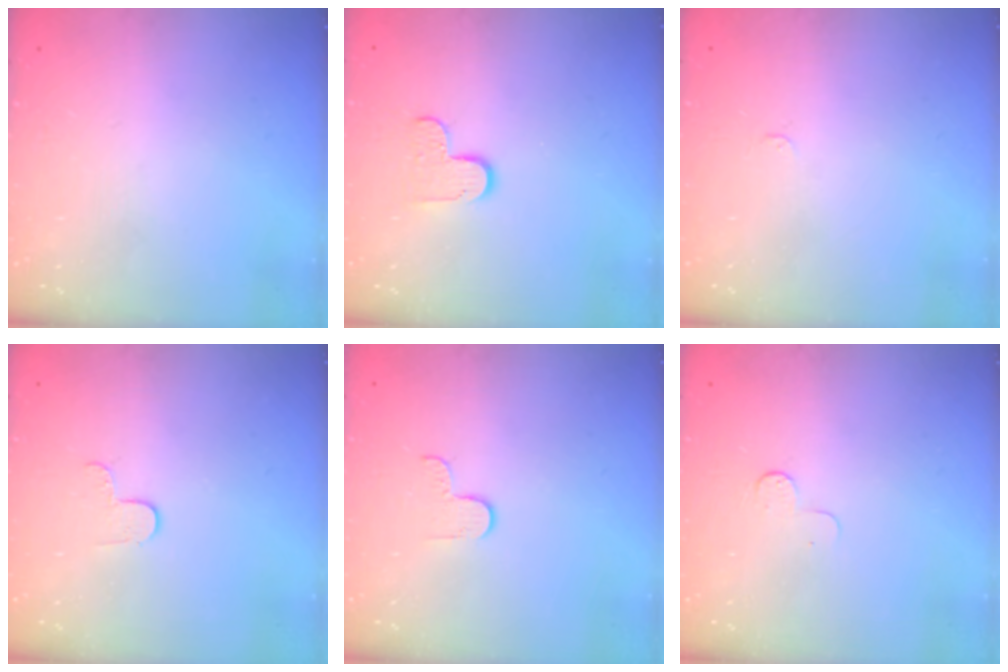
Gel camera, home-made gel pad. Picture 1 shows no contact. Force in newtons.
{"total": 5.5, "press": 5.5, "slide": 0.5}
{"total": 2.4, "press": 2.4, "slide": 0.3}
{"total": 4.7, "press": 4.6, "slide": 0.4}
{"total": 2.7, "press": 2.6, "slide": 0.4}
{"total": 4.1, "press": 4.0, "slide": 0.4}